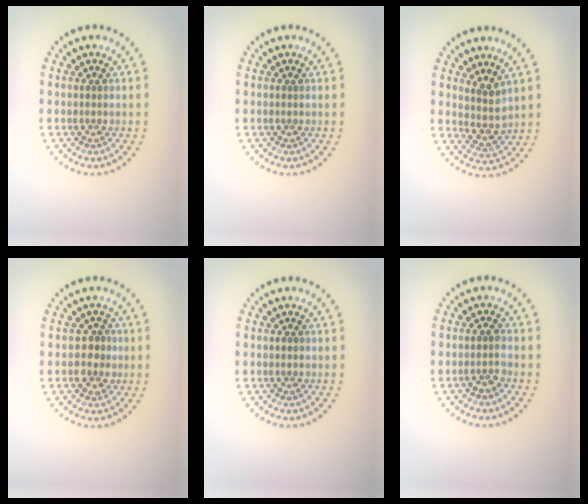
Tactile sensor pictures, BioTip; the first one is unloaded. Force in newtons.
{"total": 0.0}
{"total": 2.5, "press": 1.9, "slide": 1.6}
{"total": 2.1, "press": 2.0, "slide": 0.8}
{"total": 0.6, "press": 0.6, "slide": 0.1}
{"total": 1.3, "press": 1.3, "slide": 0.4}